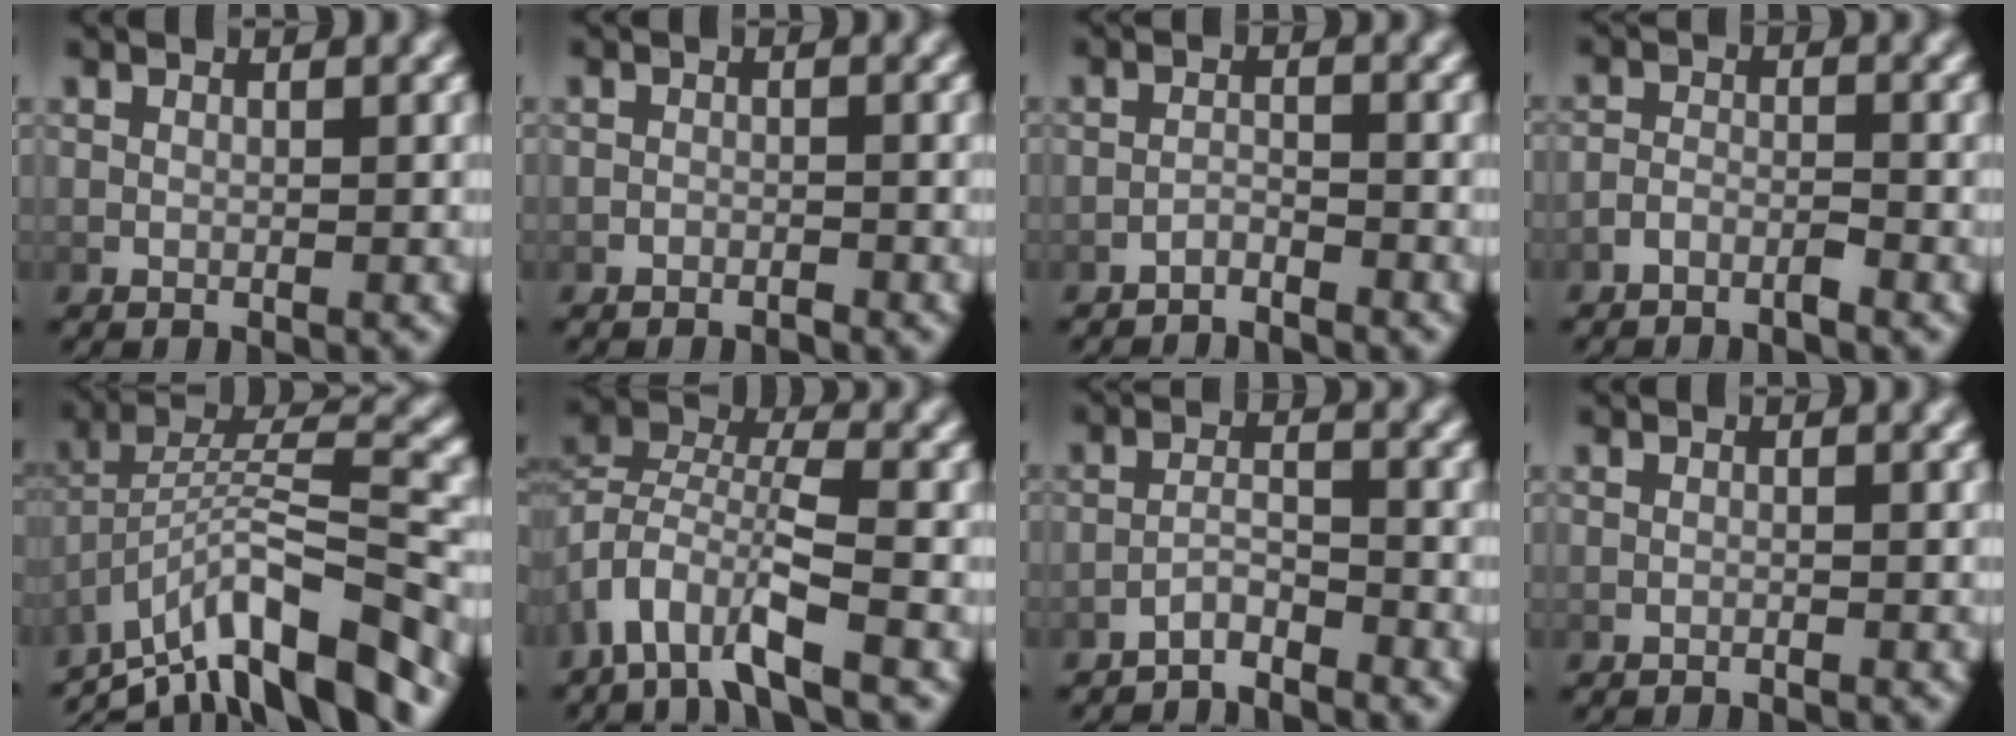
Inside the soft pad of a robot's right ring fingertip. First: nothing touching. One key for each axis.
{"total": 1.0, "fx": -1.0, "fy": 0.1, "fz": 0.0, "tx": -0.003, "ty": -0.003, "tz": -0.015}
{"total": 2.7, "fx": -2.6, "fy": 0.3, "fz": 0.1, "tx": -0.006, "ty": -0.011, "tz": -0.043}
{"total": 2.0, "fx": -1.8, "fy": 0.5, "fz": 0.5, "tx": -0.012, "ty": -0.005, "tz": -0.034}
{"total": 10.4, "fx": -4.6, "fy": 4.8, "fz": 8.0, "tx": -0.129, "ty": -0.014, "tz": -0.060}
{"total": 4.7, "fx": -0.5, "fy": 2.7, "fz": 3.8, "tx": -0.078, "ty": -0.001, "tz": -0.016}
{"total": 3.3, "fx": -3.1, "fy": 0.7, "fz": 0.9, "tx": -0.014, "ty": -0.007, "tz": -0.054}
{"total": 0.7, "fx": -0.7, "fy": -0.2, "fz": 0.0, "tx": -0.003, "ty": 0.002, "tz": -0.012}